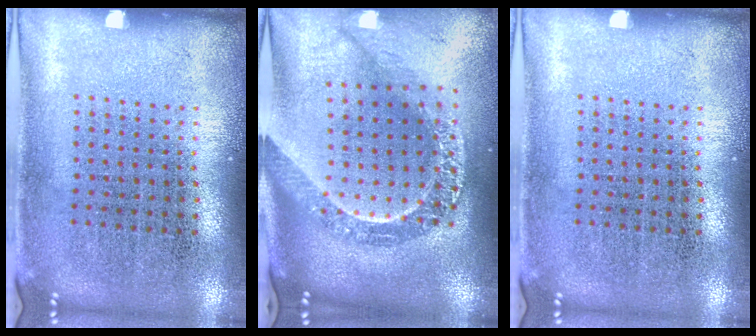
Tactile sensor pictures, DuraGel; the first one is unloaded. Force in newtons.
{"total": 2.8, "press": 2.2, "slide": 1.7}
{"total": 0.0}